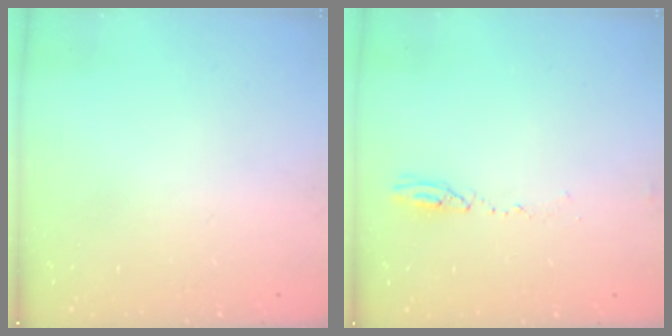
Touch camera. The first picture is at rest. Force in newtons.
{"total": 3.7, "press": 3.6, "slide": 1.1}